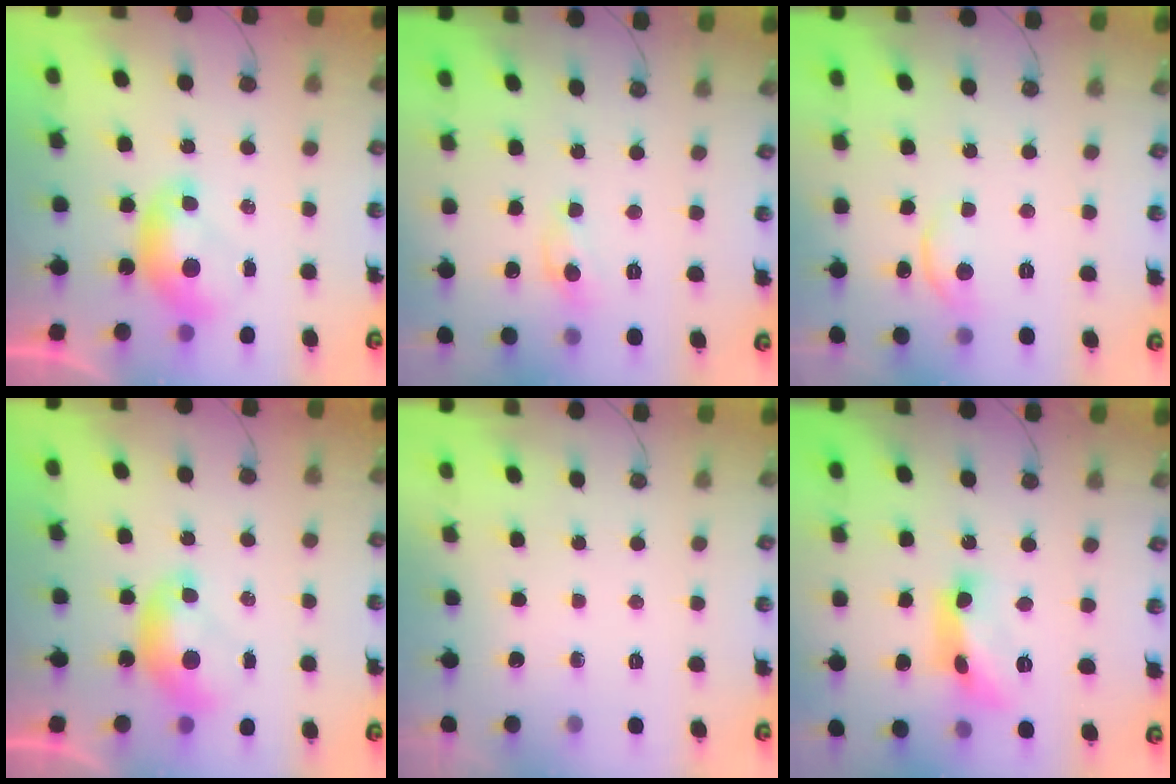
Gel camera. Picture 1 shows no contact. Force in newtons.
{"total": 1.5, "press": 1.5, "slide": 0.2}
{"total": 4.0, "press": 3.9, "slide": 0.6}
{"total": 0.0}
{"total": 0.0}
{"total": 10.7, "press": 10.7, "slide": 0.8}